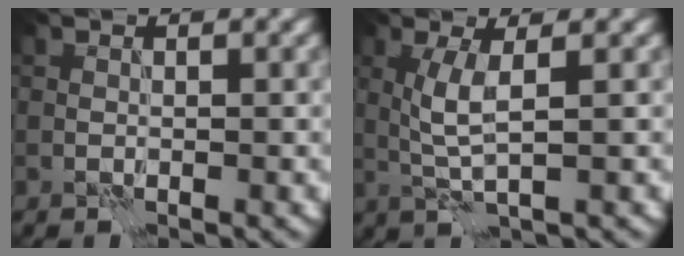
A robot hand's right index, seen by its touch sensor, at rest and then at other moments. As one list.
[{"total": 3.2, "force": [0.5, 0.6, 3.1], "torque": [-0.071, 0.000, 0.013]}]